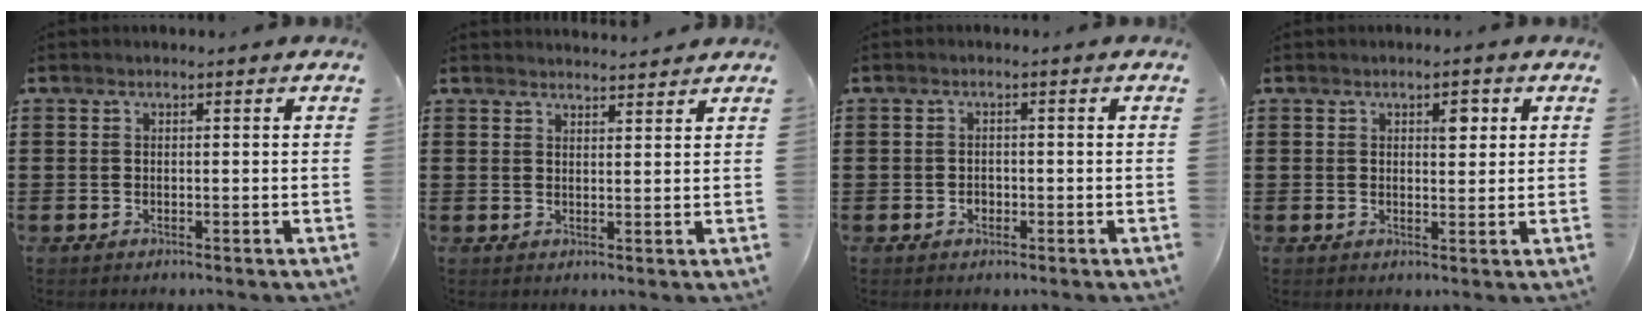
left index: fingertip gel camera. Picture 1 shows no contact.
{"total": 2.2, "force": [2.2, -0.1, 0.0], "torque": [-0.006, -0.003, 0.043]}
{"total": 1.2, "force": [-0.5, 0.9, 0.5], "torque": [-0.013, 0.002, -0.011]}
{"total": 2.8, "force": [1.3, 1.4, 2.1], "torque": [-0.020, -0.001, 0.016]}